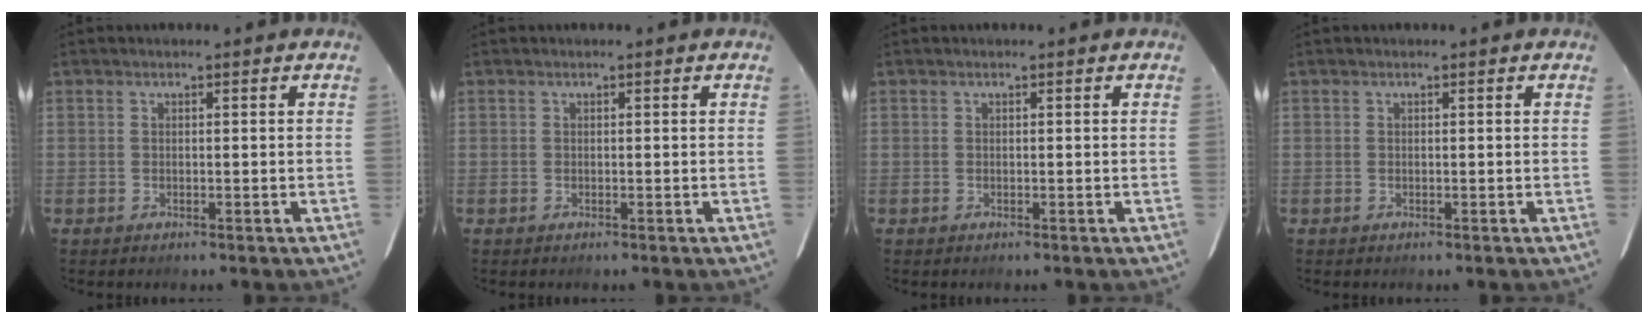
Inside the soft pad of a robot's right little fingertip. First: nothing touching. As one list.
[{"total": 0.0}, {"total": 0.0}, {"total": 0.0}]